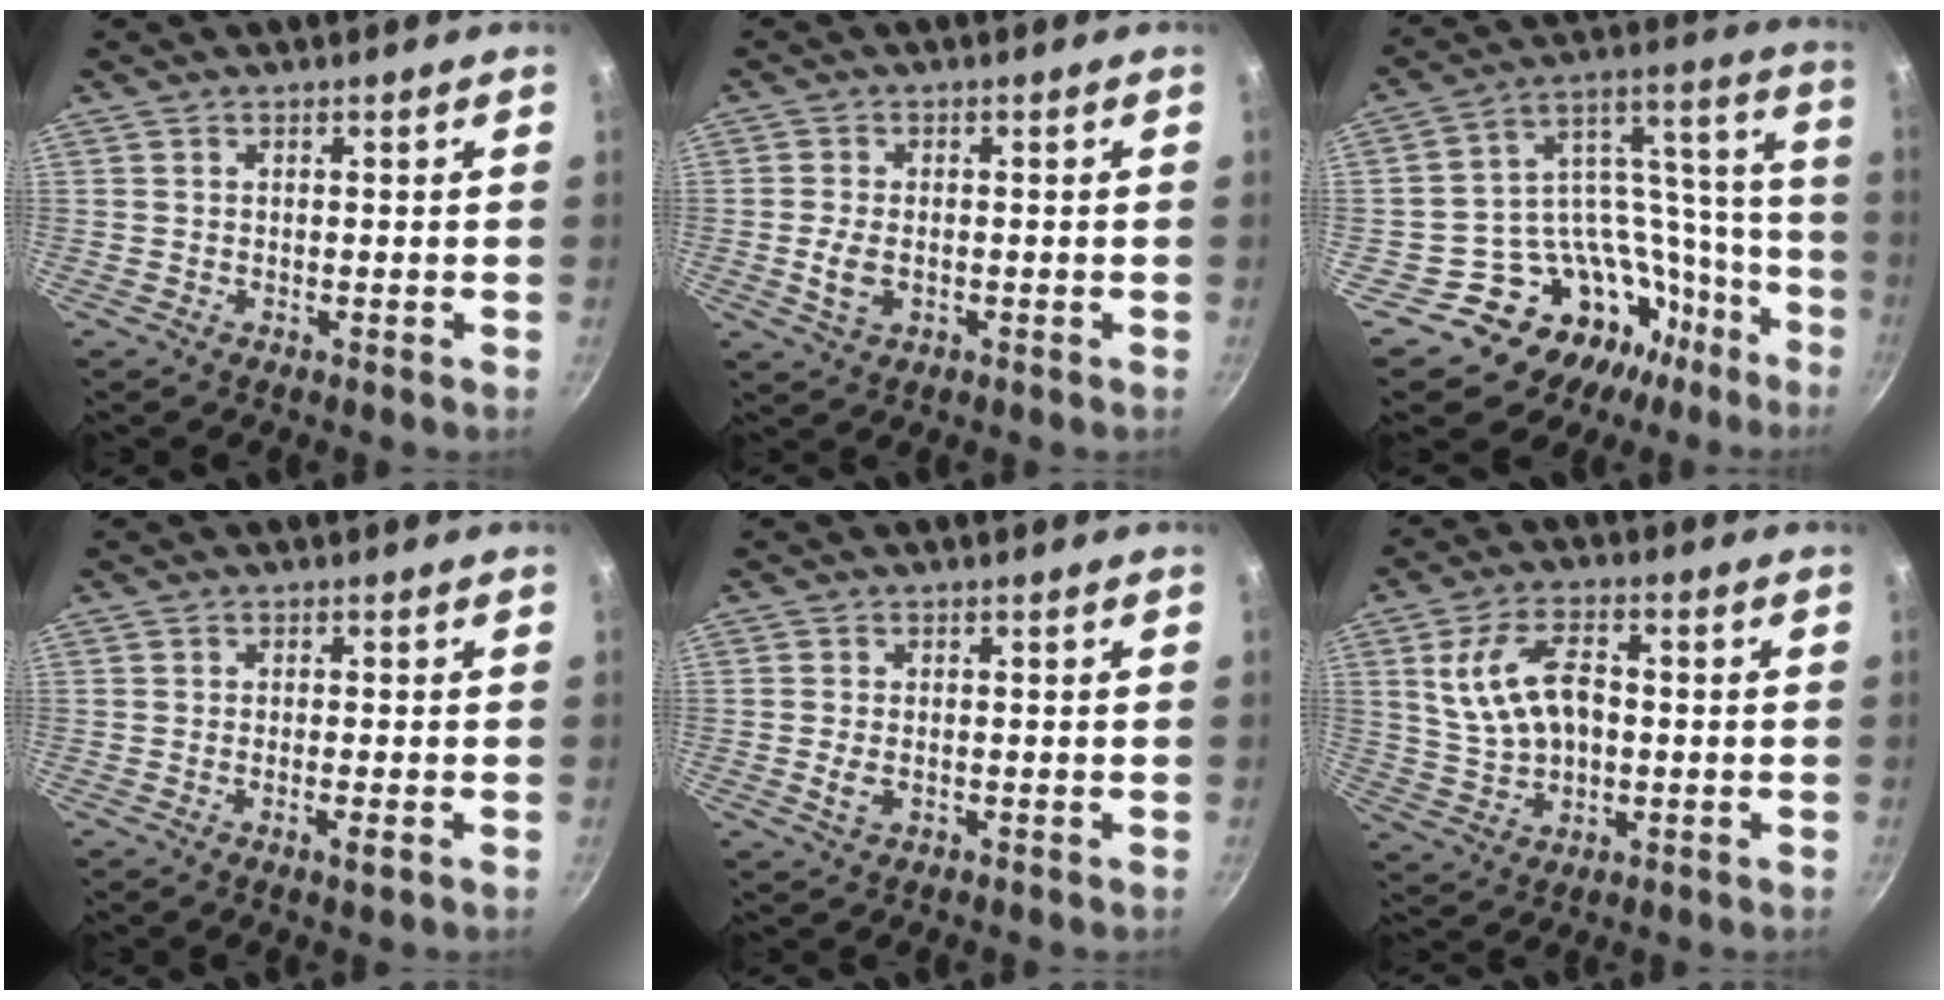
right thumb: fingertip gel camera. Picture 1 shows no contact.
{"total": 4.3, "force": [-0.9, 2.7, 3.3], "torque": [-0.063, 0.005, -0.013]}
{"total": 23.1, "force": [-12.5, 16.6, 10.1], "torque": [-0.080, 0.131, -0.198]}
{"total": 2.1, "force": [-0.9, 0.2, 1.9], "torque": [-0.041, 0.000, -0.018]}
{"total": 2.5, "force": [-0.6, 1.5, 1.9], "torque": [-0.036, 0.000, -0.009]}
{"total": 11.8, "force": [1.3, 7.3, 9.2], "torque": [-0.158, 0.009, 0.028]}